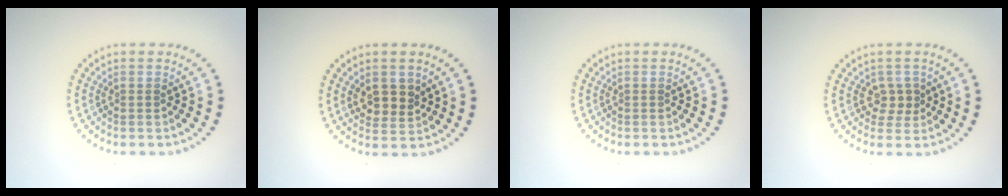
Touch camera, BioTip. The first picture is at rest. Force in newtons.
{"total": 2.6, "press": 2.4, "slide": 1.0}
{"total": 0.0}
{"total": 1.7, "press": 1.5, "slide": 0.8}